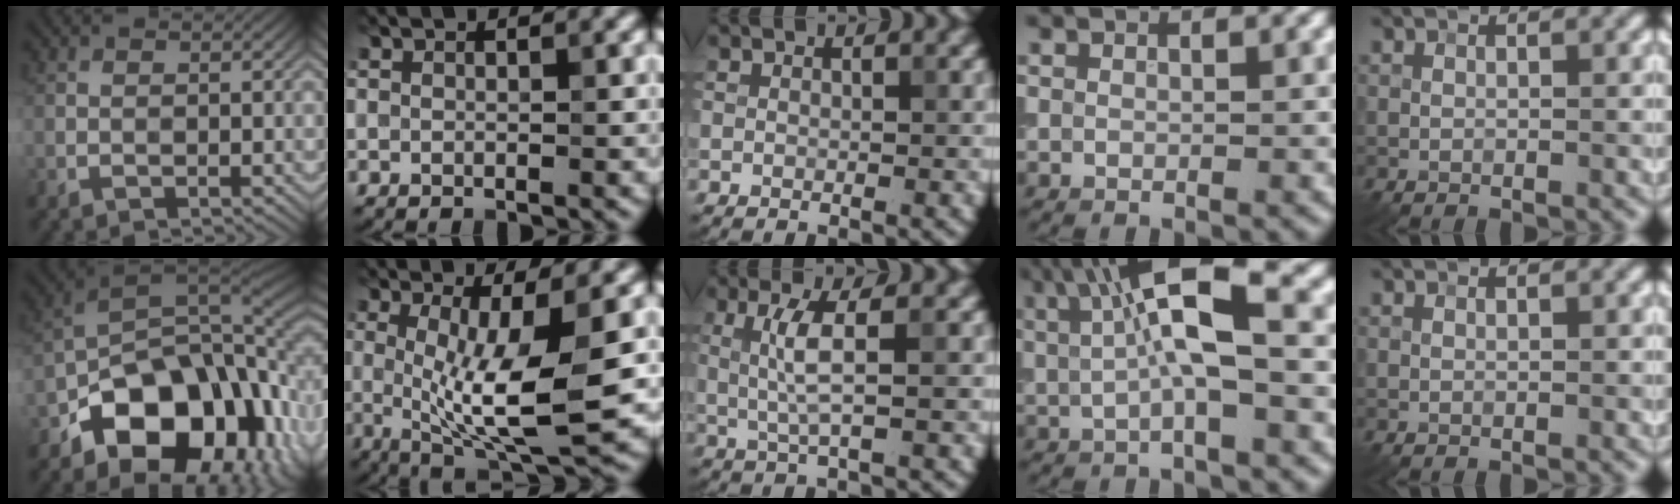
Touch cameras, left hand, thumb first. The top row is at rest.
{"thumb": {"total": 17.3, "force": [-6.2, 11.2, 11.6], "torque": [-0.177, -0.016, -0.108]}, "index": {"total": 9.2, "force": [-0.5, 2.3, 8.9], "torque": [-0.155, -0.017, -0.005]}, "middle": {"total": 3.1, "force": [0.5, 0.5, 3.0], "torque": [-0.068, -0.002, 0.011]}, "ring": {"total": 7.6, "force": [1.7, 1.9, 7.2], "torque": [-0.125, 0.011, 0.023]}}